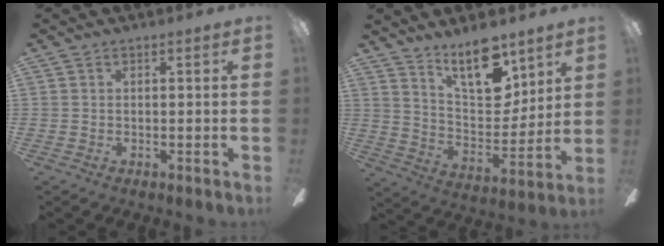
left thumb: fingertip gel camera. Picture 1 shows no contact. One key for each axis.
{"total": 16.1, "fx": 11.3, "fy": 7.0, "fz": 9.2, "tx": -0.142, "ty": -0.065, "tz": 0.198}